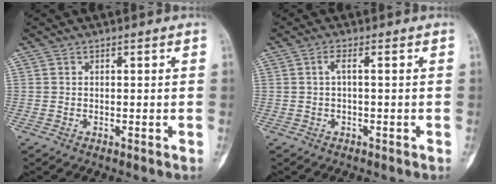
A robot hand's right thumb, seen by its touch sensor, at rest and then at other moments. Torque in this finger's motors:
{"motor_torque": [-0.02, -0.01, 0.47, 0.02, 0.04]}